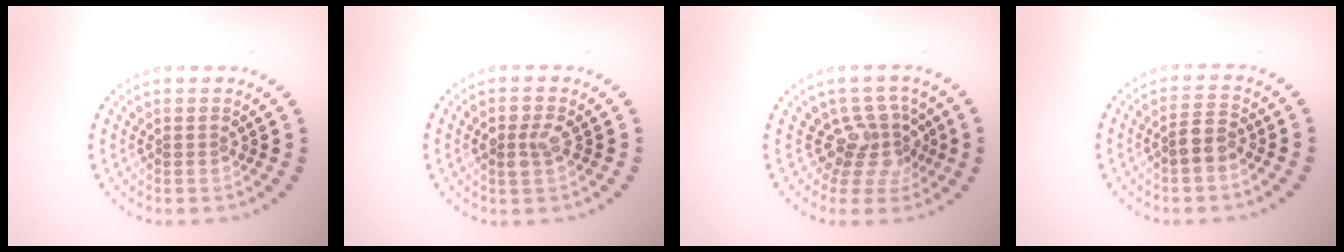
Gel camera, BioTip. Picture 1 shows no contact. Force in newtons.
{"total": 2.0, "press": 1.9, "slide": 0.3}
{"total": 3.3, "press": 2.4, "slide": 2.2}
{"total": 2.2, "press": 2.0, "slide": 0.9}